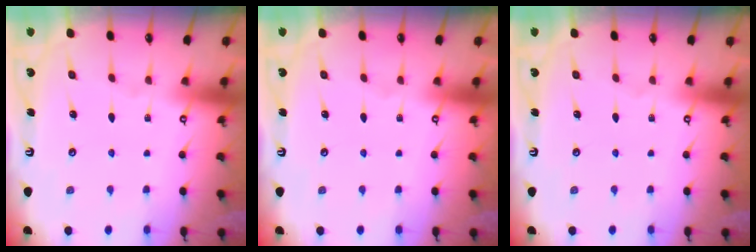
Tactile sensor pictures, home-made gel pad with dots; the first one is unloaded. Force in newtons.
{"total": 0.0}
{"total": 0.0}